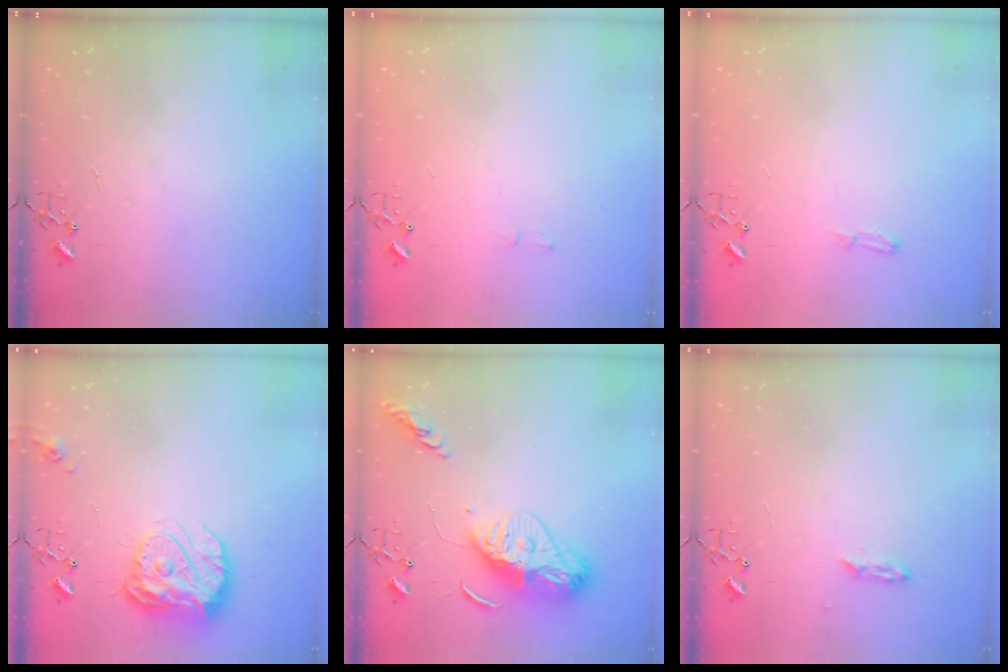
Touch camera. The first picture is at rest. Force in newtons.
{"total": 4.5, "press": 4.5, "slide": 0.4}
{"total": 3.8, "press": 3.8, "slide": 0.5}
{"total": 17.1, "press": 17.0, "slide": 1.5}
{"total": 15.2, "press": 15.2, "slide": 1.3}
{"total": 2.3, "press": 2.2, "slide": 0.4}